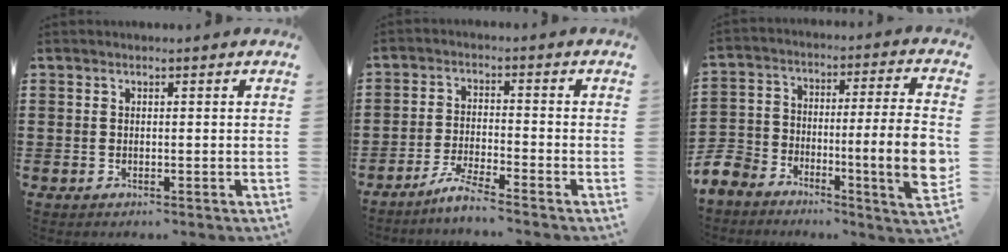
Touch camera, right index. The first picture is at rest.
{"total": 4.2, "force": [-3.8, -0.3, 1.8], "torque": [-0.046, -0.007, -0.076]}
{"total": 13.0, "force": [-6.3, 3.3, 10.8], "torque": [-0.191, 0.003, -0.113]}